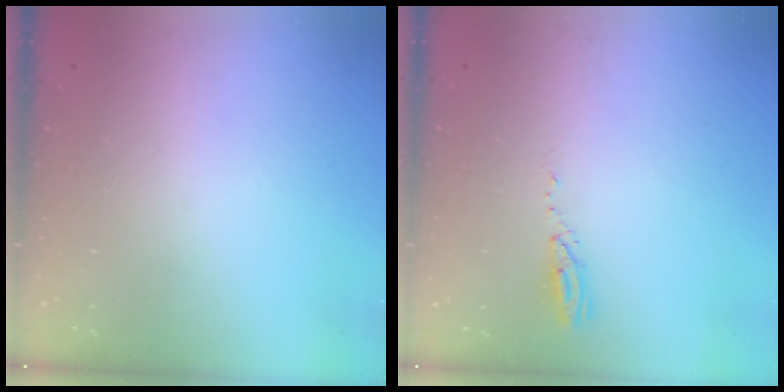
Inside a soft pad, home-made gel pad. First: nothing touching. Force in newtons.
{"total": 3.5, "press": 3.5, "slide": 0.3}